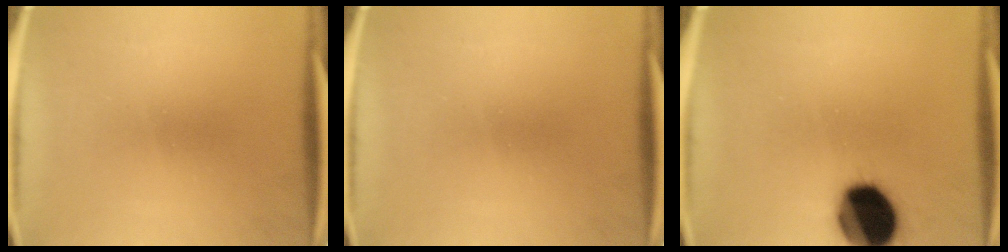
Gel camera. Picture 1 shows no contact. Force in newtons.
{"total": 0.0}
{"total": 17.6}